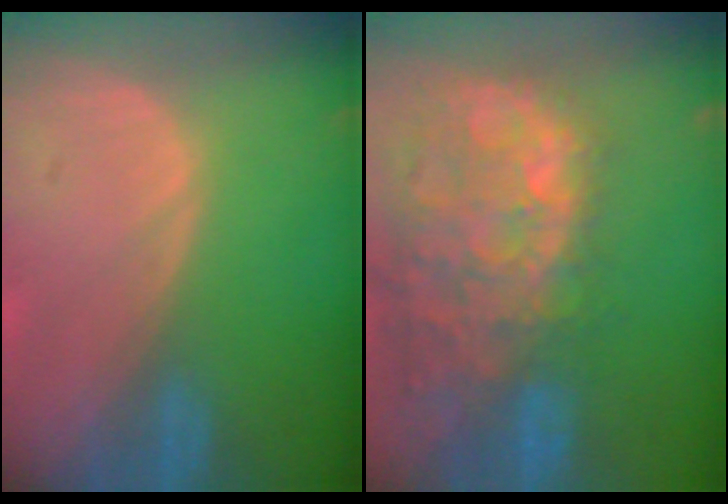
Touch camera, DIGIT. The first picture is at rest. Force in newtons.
{"total": 14.6, "press": 11.8, "slide": 8.7}